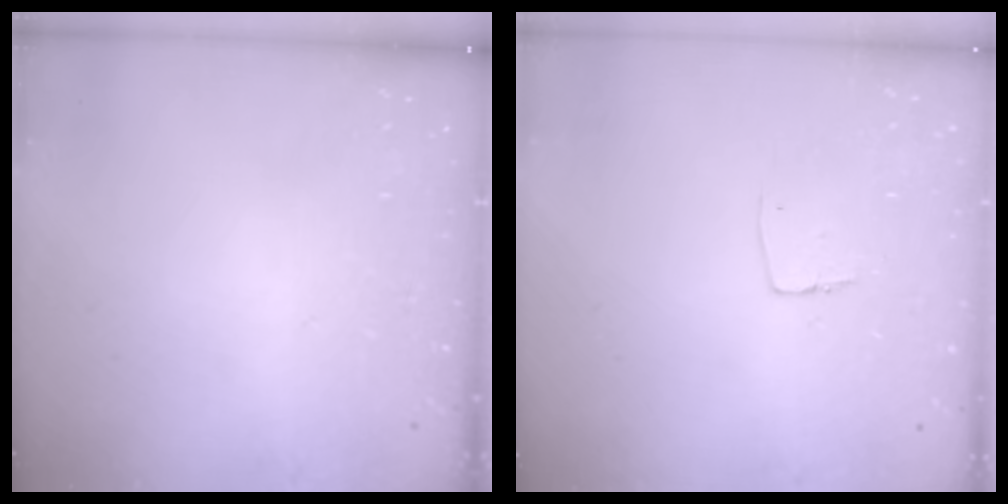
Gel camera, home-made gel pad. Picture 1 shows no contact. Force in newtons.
{"total": 4.9, "press": 4.8, "slide": 0.3}